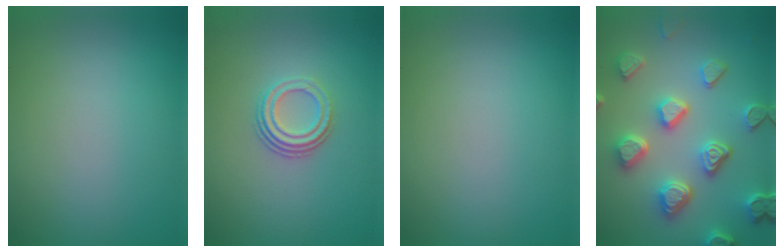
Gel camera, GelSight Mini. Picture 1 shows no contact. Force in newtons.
{"total": 3.0, "press": 2.2, "slide": 2.0}
{"total": 0.0}
{"total": 6.4, "press": 5.4, "slide": 3.4}